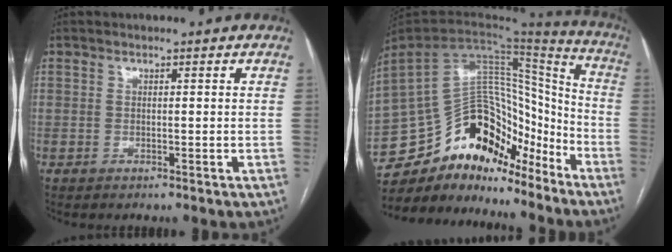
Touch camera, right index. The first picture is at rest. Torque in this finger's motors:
{"motor_torque": [0.34, -0.38, -0.44, -0.21]}